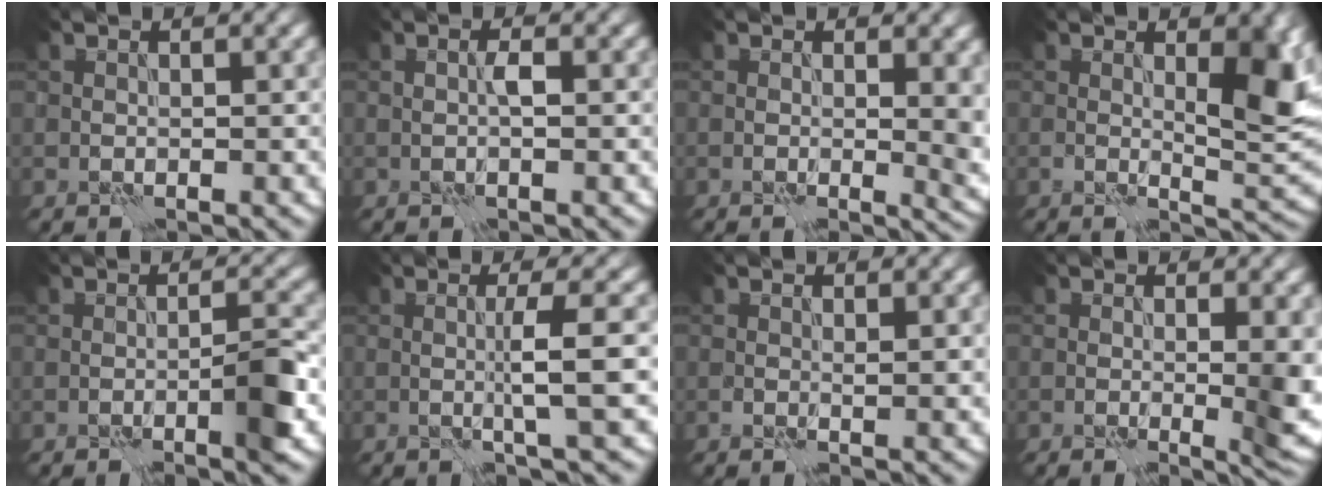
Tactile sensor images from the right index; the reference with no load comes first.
{"total": 0.7, "force": [0.2, -0.5, 0.5], "torque": [-0.012, 0.002, 0.006]}
{"total": 4.8, "force": [0.0, 2.2, 4.3], "torque": [-0.039, -0.009, 0.004]}
{"total": 6.1, "force": [1.0, 2.2, 5.7], "torque": [-0.078, -0.006, 0.021]}
{"total": 2.8, "force": [-1.3, -0.1, 2.4], "torque": [-0.037, 0.007, -0.024]}
{"total": 3.3, "force": [0.1, -0.1, 3.3], "torque": [-0.055, 0.001, 0.000]}
{"total": 1.1, "force": [0.2, 0.4, 1.0], "torque": [-0.015, -0.002, 0.004]}
{"total": 5.0, "force": [-0.3, 1.3, 4.8], "torque": [-0.054, -0.011, 0.001]}